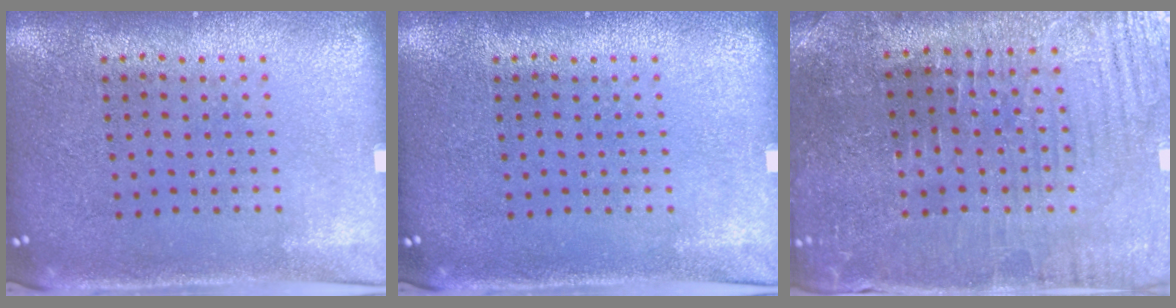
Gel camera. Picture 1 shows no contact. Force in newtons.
{"total": 0.0}
{"total": 1.8, "press": 1.8, "slide": 0.3}